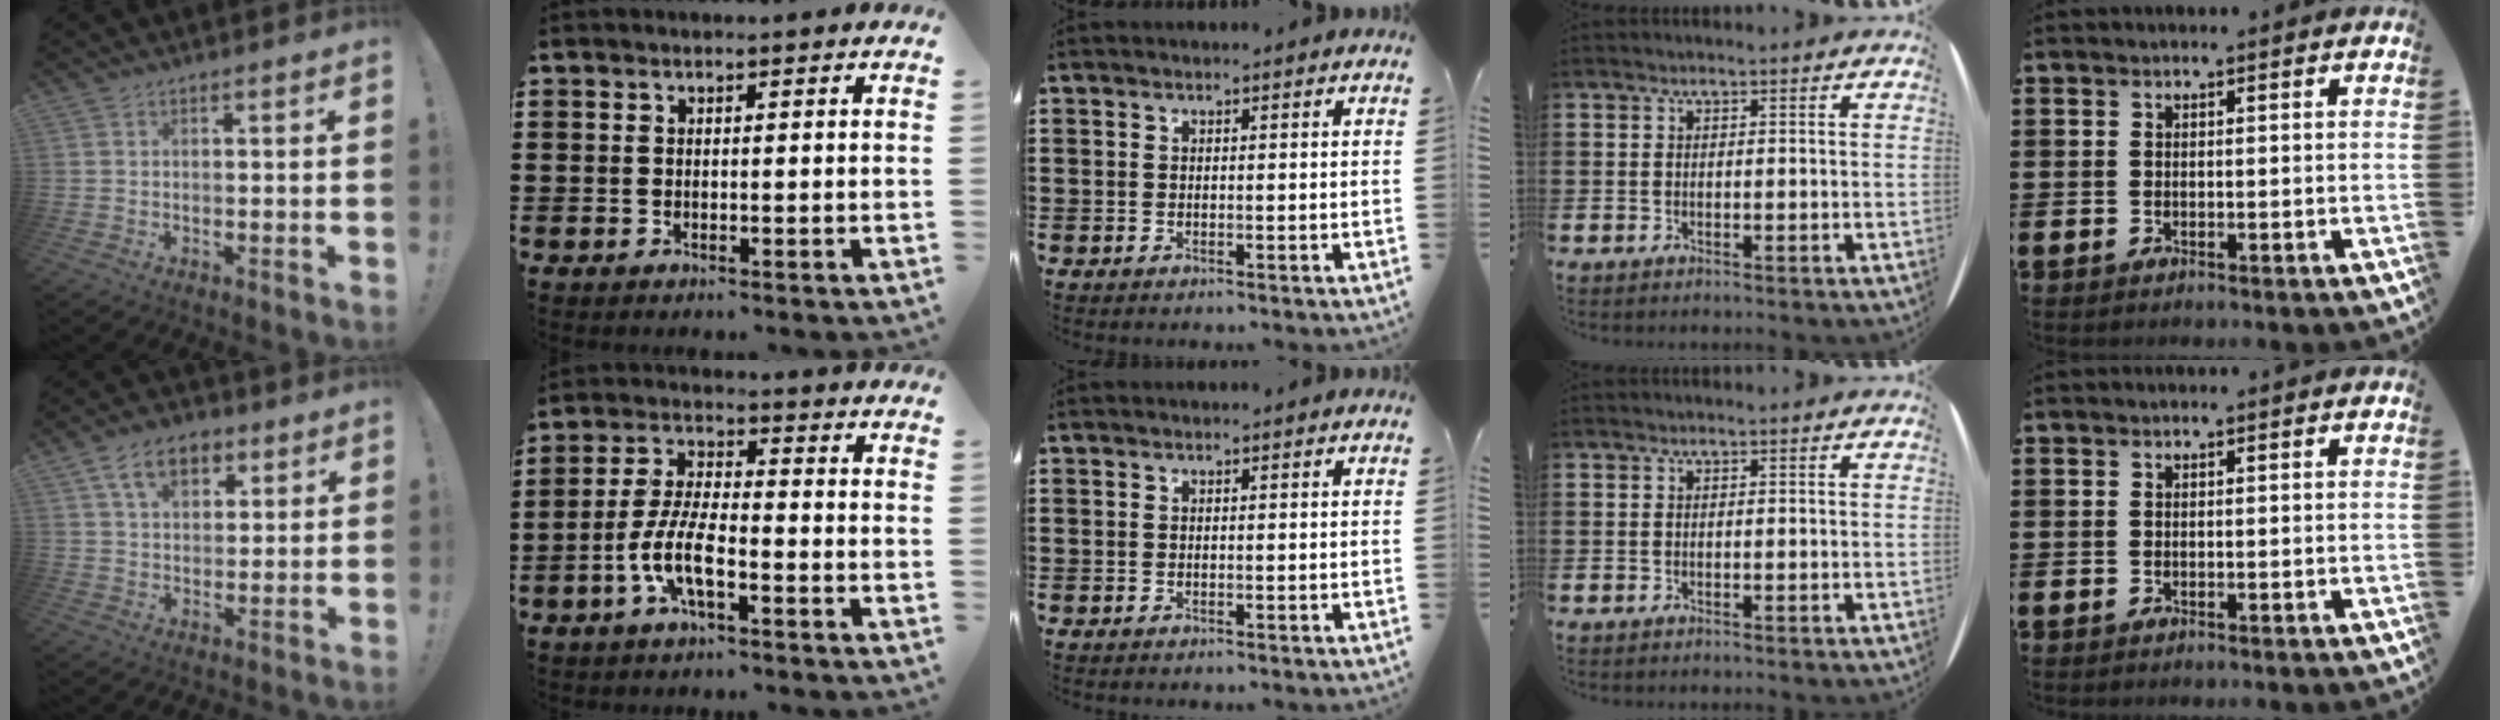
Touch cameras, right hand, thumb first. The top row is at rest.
{"thumb": {"total": 10.9, "force": [5.2, 7.2, 6.4], "torque": [-0.092, -0.007, 0.096]}, "index": {"total": 7.5, "force": [-3.3, 2.3, 6.4], "torque": [-0.154, -0.011, -0.068]}}